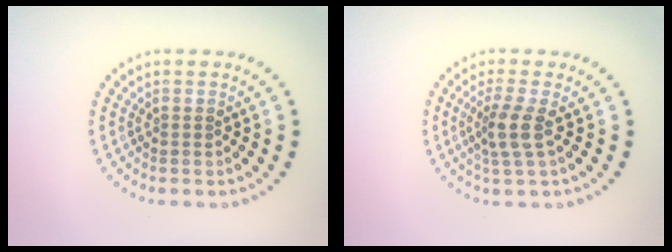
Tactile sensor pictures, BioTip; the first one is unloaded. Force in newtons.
{"total": 2.6, "press": 2.0, "slide": 1.7}